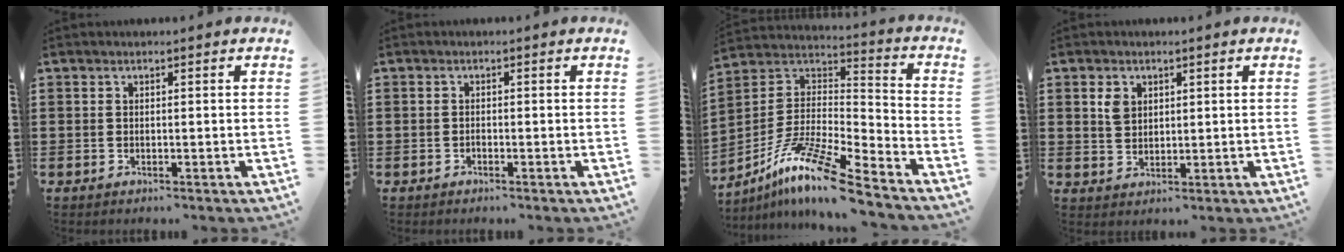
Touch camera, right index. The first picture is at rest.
{"total": 0.6, "force": [-0.5, 0.4, 0.2], "torque": [-0.005, 0.001, -0.010]}
{"total": 12.7, "force": [-9.7, 0.8, 8.0], "torque": [-0.162, 0.006, -0.193]}
{"total": 2.8, "force": [1.3, 2.0, 1.5], "torque": [-0.037, 0.006, 0.024]}